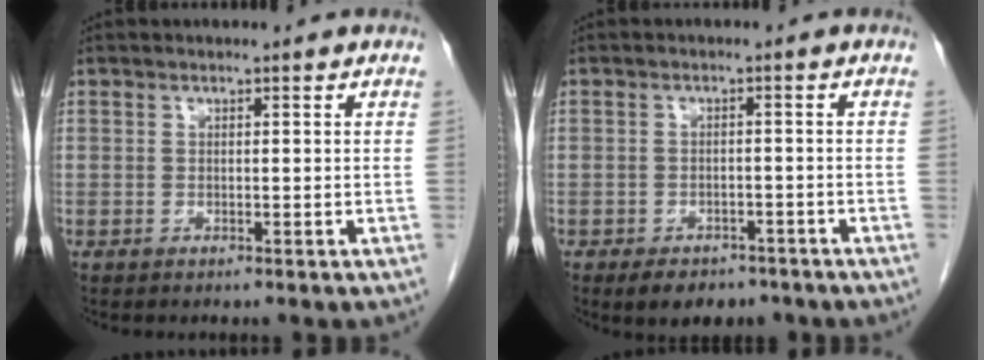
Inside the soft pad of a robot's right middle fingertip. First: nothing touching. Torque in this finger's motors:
{"motor_torque": [0.98, -0.65, -0.03, 0.04]}